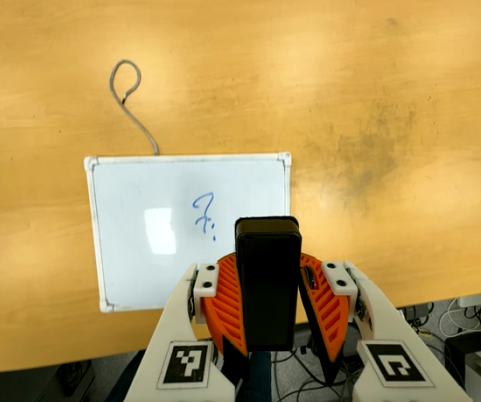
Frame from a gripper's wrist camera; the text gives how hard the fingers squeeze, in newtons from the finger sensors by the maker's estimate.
{"total": 8.5, "left": 8.1, "right": 9.0}